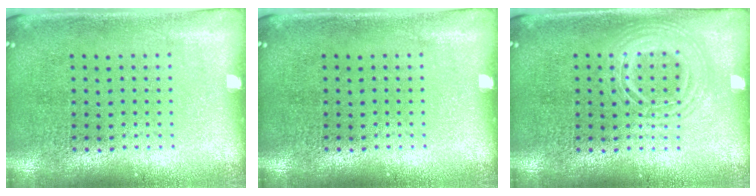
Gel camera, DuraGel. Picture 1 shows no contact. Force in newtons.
{"total": 0.0}
{"total": 2.5, "press": 2.5, "slide": 0.3}